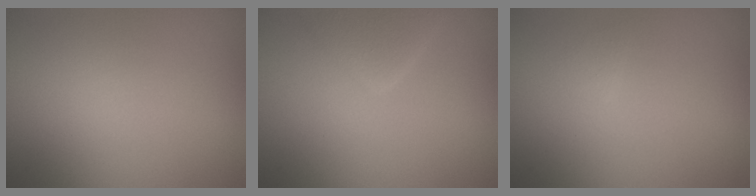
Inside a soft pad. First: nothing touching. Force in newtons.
{"total": 2.2, "press": 2.2, "slide": 0.1}
{"total": 0.5, "press": 0.5, "slide": 0.0}